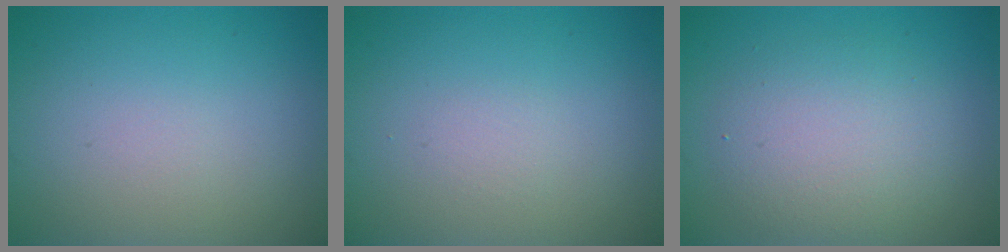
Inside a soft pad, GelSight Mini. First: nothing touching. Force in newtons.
{"total": 0.0}
{"total": 4.1, "press": 4.1, "slide": 0.2}